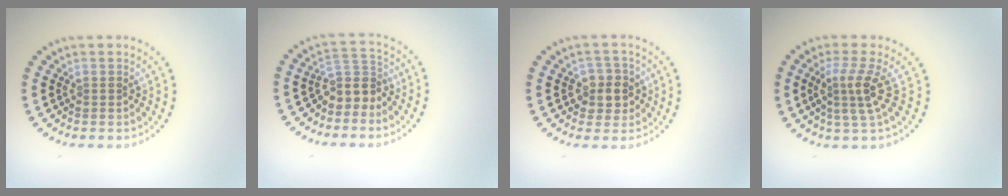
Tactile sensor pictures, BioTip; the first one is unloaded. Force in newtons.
{"total": 2.9, "press": 2.2, "slide": 1.9}
{"total": 2.6, "press": 2.4, "slide": 1.1}
{"total": 3.0, "press": 2.2, "slide": 2.1}